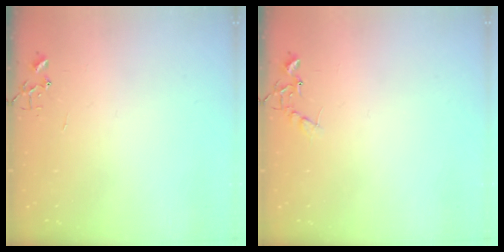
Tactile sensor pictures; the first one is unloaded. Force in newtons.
{"total": 6.8, "press": 6.8, "slide": 0.3}